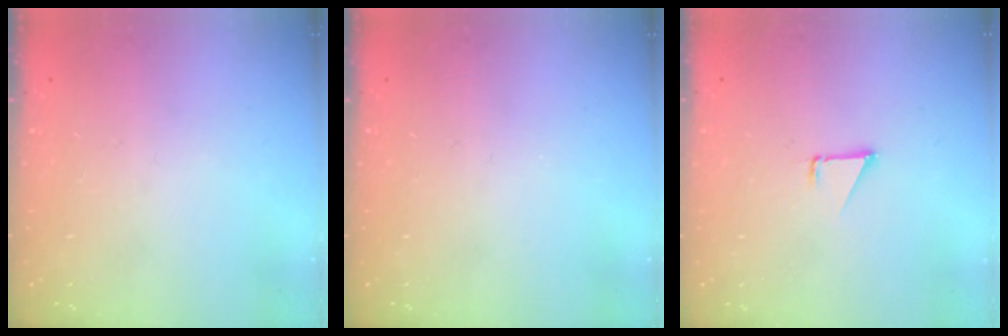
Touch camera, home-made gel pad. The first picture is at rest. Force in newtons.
{"total": 0.0}
{"total": 1.5, "press": 1.5, "slide": 0.1}